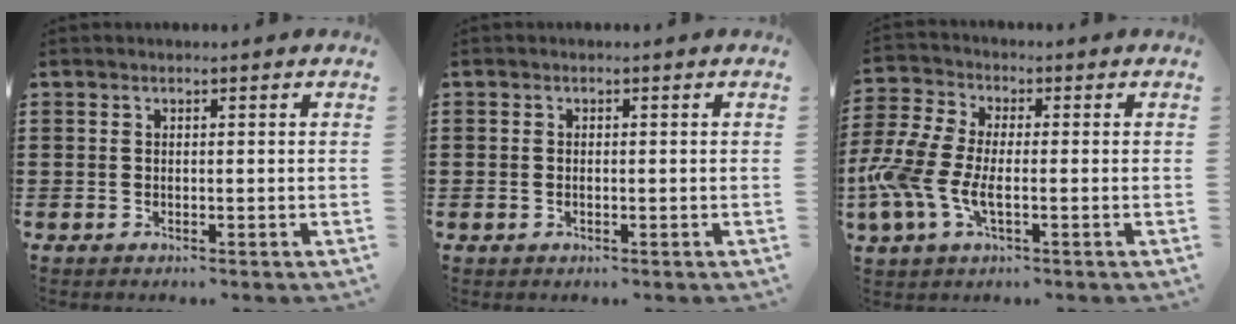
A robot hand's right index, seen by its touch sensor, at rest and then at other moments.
{"total": 0.6, "force": [-0.3, 0.3, 0.4], "torque": [-0.011, -0.004, -0.004]}
{"total": 7.7, "force": [-2.5, 3.6, 6.3], "torque": [-0.179, -0.018, -0.057]}